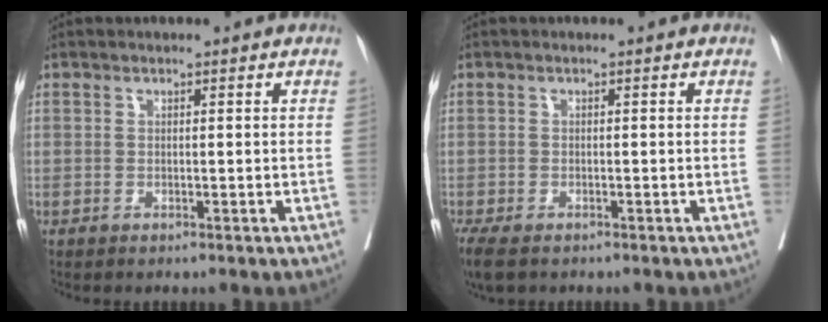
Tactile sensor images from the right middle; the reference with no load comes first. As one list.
[{"total": 5.7, "force": [-4.0, 2.5, 3.2], "torque": [-0.069, -0.017, -0.066]}]